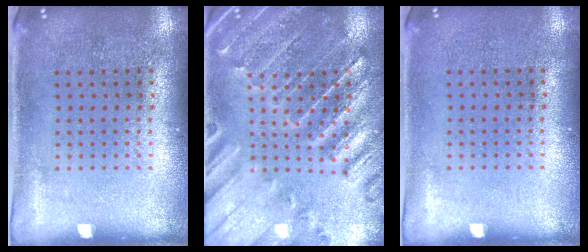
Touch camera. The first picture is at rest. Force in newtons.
{"total": 1.6, "press": 1.6, "slide": 0.3}
{"total": 0.0}